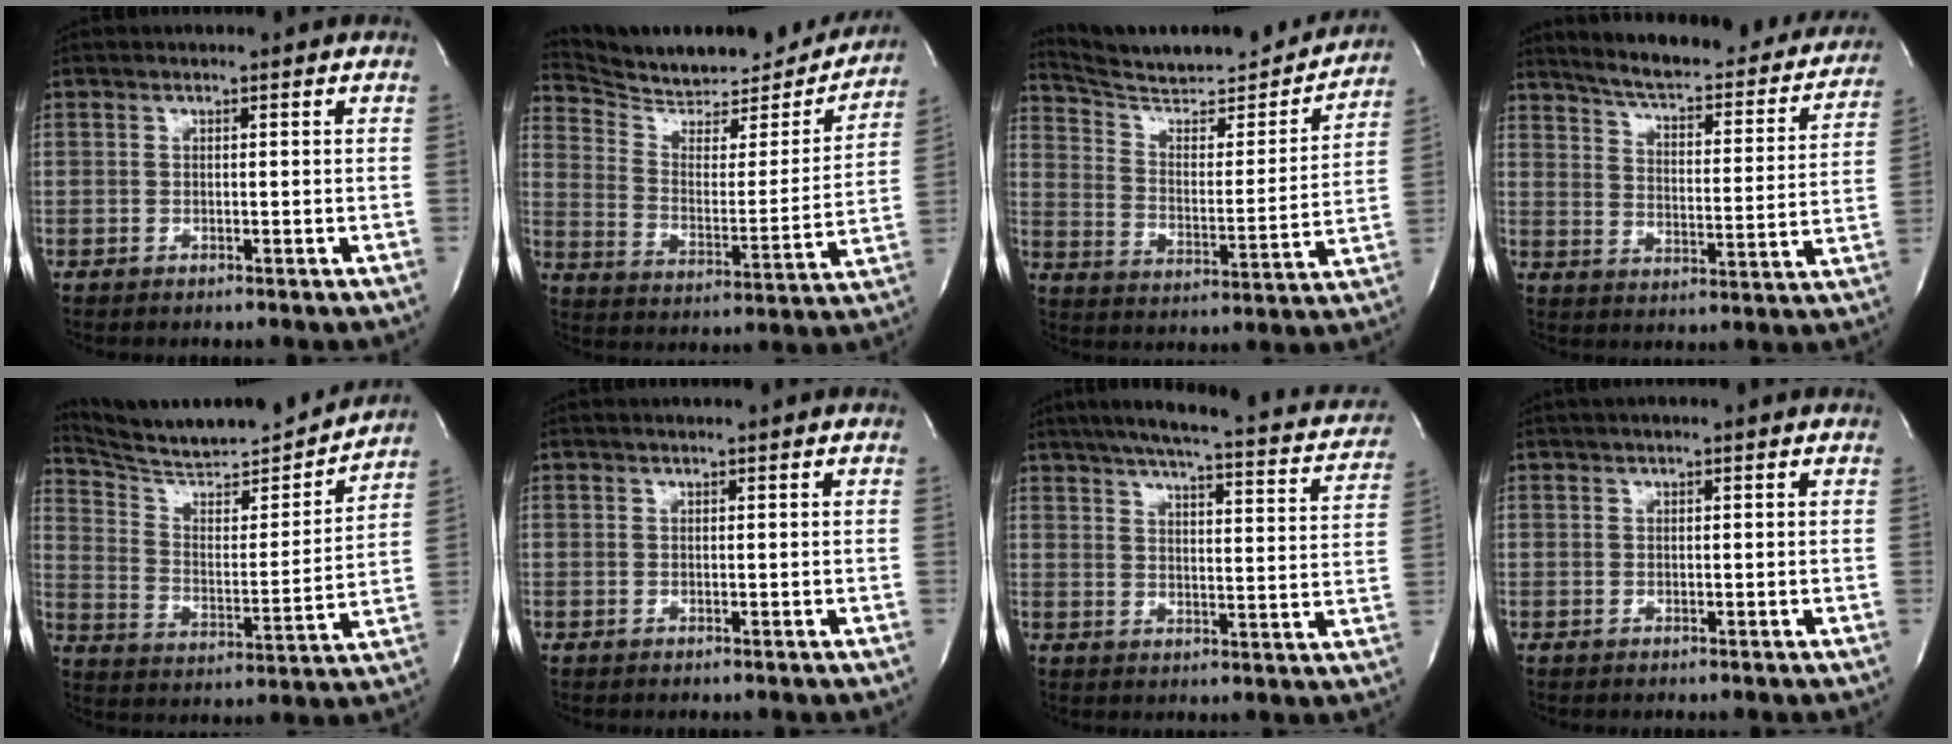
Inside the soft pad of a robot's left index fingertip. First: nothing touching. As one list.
[{"total": 21.7, "force": [20.3, 5.1, 5.7], "torque": [-0.086, -0.044, 0.285]}, {"total": 21.6, "force": [20.2, 2.7, 7.1], "torque": [-0.105, -0.042, 0.285]}, {"total": 25.5, "force": [22.7, 5.6, 10.2], "torque": [-0.148, -0.047, 0.280]}, {"total": 19.9, "force": [18.8, 1.0, 6.5], "torque": [-0.109, -0.036, 0.282]}, {"total": 1.0, "force": [0.8, -0.2, 0.6], "torque": [-0.006, 0.008, 0.012]}, {"total": 24.0, "force": [20.2, 4.5, 12.2], "torque": [-0.177, -0.012, 0.235]}, {"total": 1.5, "force": [1.1, -0.1, 1.1], "torque": [-0.012, 0.017, 0.015]}]